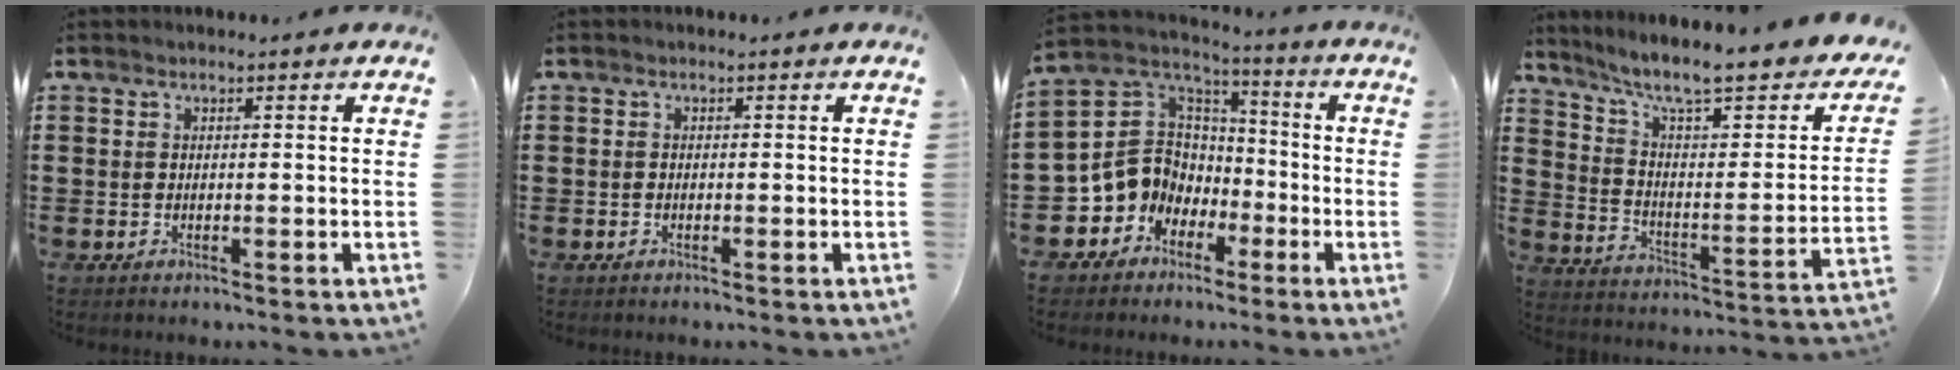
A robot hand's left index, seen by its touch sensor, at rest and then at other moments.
{"total": 0.5, "force": [-0.4, 0.3, 0.0], "torque": [-0.003, 0.000, -0.009]}
{"total": 8.9, "force": [-2.0, 8.4, 2.3], "torque": [-0.088, -0.003, -0.037]}
{"total": 8.7, "force": [6.6, 1.1, 5.6], "torque": [-0.118, -0.052, 0.104]}